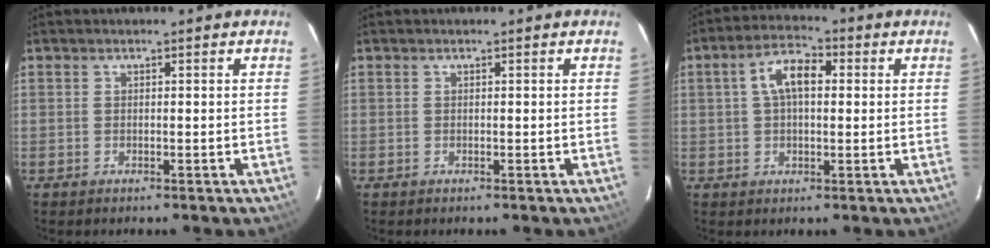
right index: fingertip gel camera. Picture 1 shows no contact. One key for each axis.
{"total": 0.0}
{"total": 7.4, "fx": 1.4, "fy": 3.8, "fz": 6.1, "tx": -0.115, "ty": 0.023, "tz": 0.024}